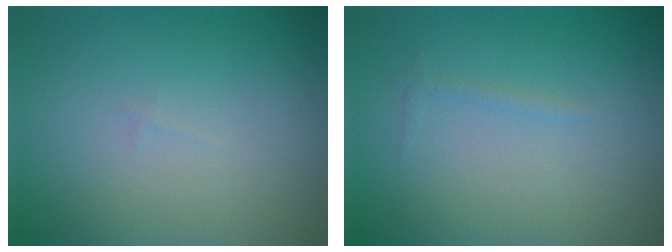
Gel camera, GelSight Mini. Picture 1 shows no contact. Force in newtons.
{"total": 0.5, "press": 0.5, "slide": 0.1}